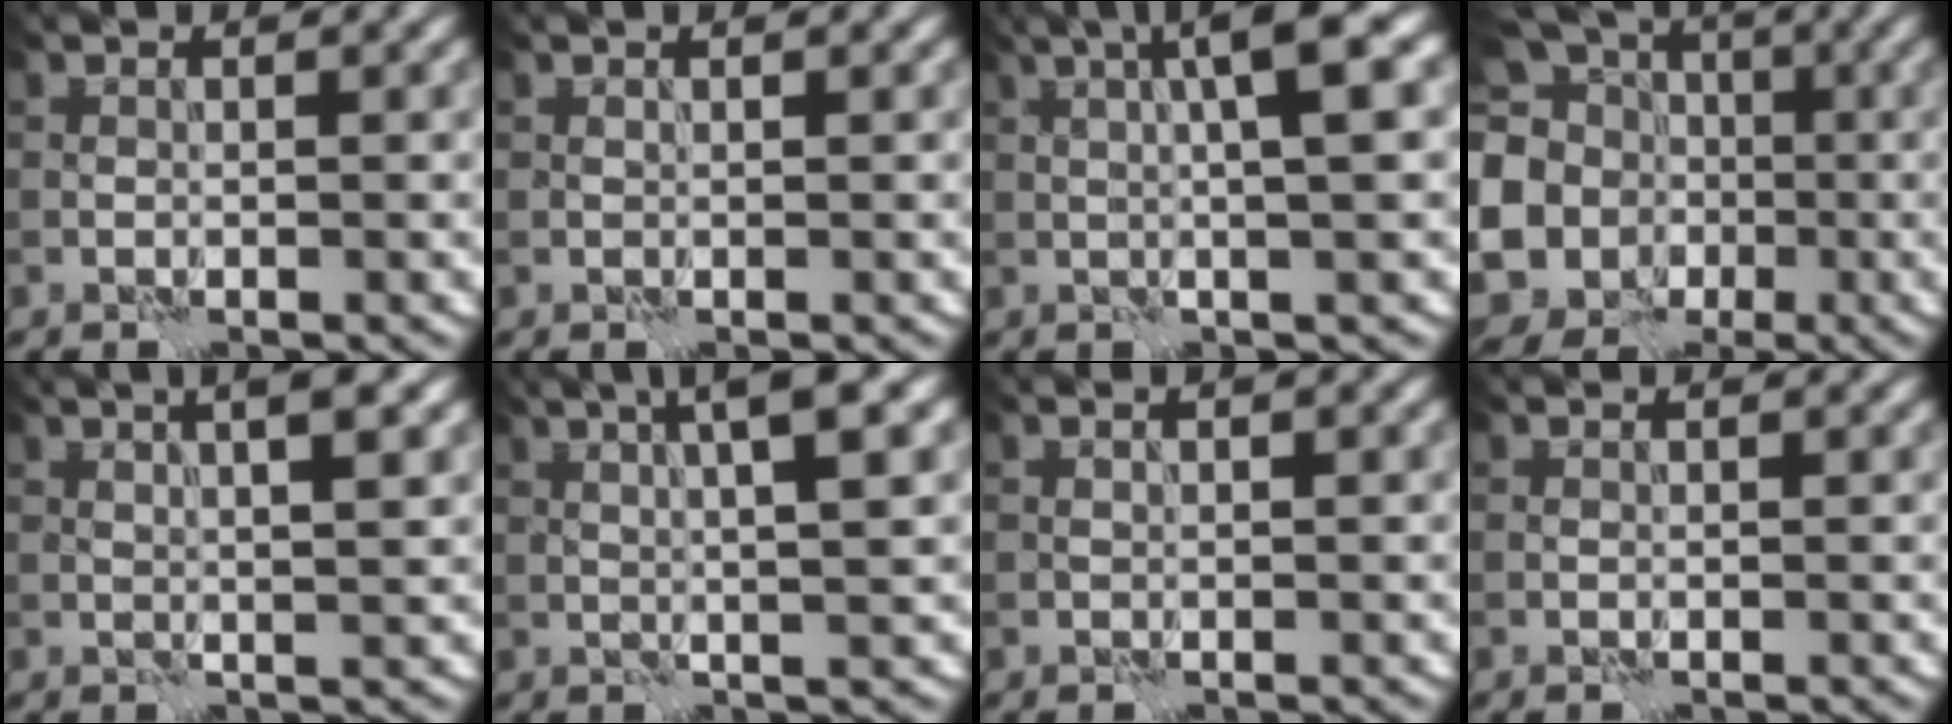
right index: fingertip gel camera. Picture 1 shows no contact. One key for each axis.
{"total": 0.6, "fx": 0.5, "fy": 0.1, "fz": 0.3, "tx": -0.008, "ty": -0.001, "tz": 0.005}
{"total": 6.5, "fx": 2.0, "fy": 1.1, "fz": 6.0, "tx": -0.078, "ty": 0.018, "tz": 0.034}
{"total": 15.1, "fx": -2.4, "fy": 13.4, "fz": 6.5, "tx": -0.162, "ty": -0.007, "tz": -0.074}
{"total": 5.3, "fx": 2.5, "fy": 1.8, "fz": 4.3, "tx": -0.033, "ty": 0.030, "tz": 0.012}
{"total": 6.3, "fx": 2.5, "fy": 1.2, "fz": 5.6, "tx": -0.070, "ty": 0.020, "tz": 0.039}
{"total": 0.6, "fx": 0.4, "fy": 0.1, "fz": 0.4, "tx": -0.011, "ty": 0.000, "tz": 0.003}
{"total": 0.0}